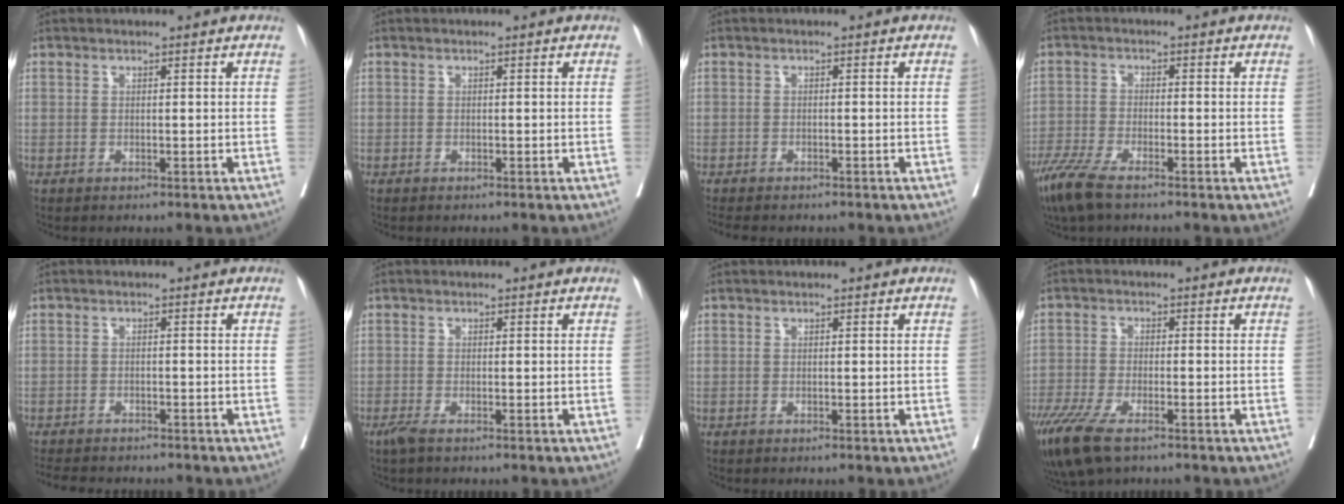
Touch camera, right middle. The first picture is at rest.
{"total": 0.0}
{"total": 6.4, "force": [-5.6, 1.7, 2.8], "torque": [-0.037, -0.006, -0.077]}
{"total": 7.1, "force": [-5.2, 1.3, 4.7], "torque": [-0.095, -0.017, -0.097]}
{"total": 8.7, "force": [-7.6, 2.4, 3.5], "torque": [-0.058, -0.004, -0.108]}
{"total": 1.4, "force": [-1.0, 0.1, 1.0], "torque": [-0.025, -0.006, -0.022]}
{"total": 0.0}
{"total": 9.0, "force": [-6.1, 2.7, 6.0], "torque": [-0.113, -0.020, -0.105]}